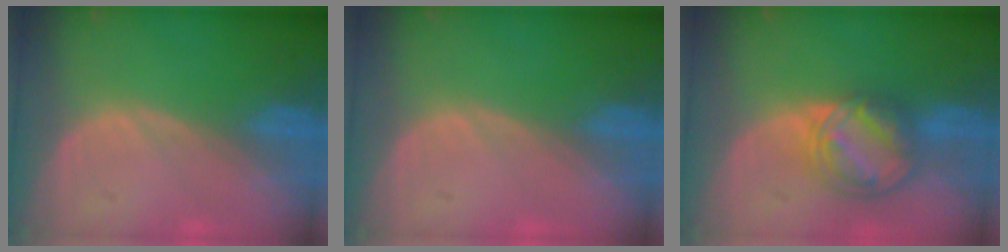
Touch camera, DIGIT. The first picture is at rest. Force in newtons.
{"total": 0.0}
{"total": 8.2, "press": 7.0, "slide": 4.1}